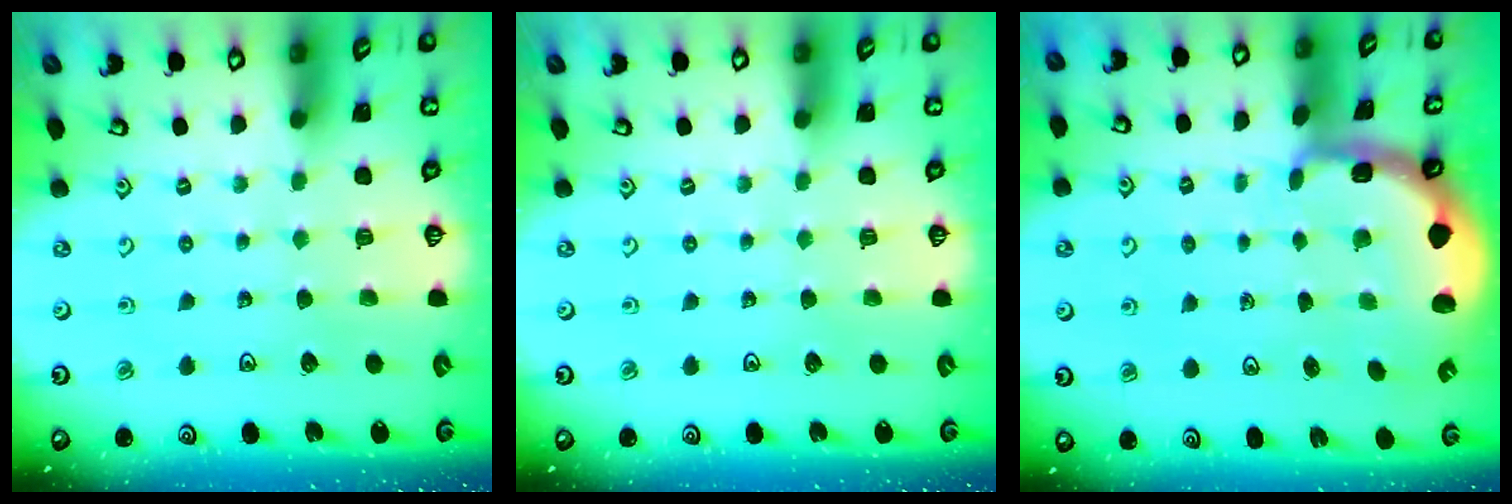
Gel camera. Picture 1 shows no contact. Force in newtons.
{"total": 0.0}
{"total": 2.3, "press": 2.2, "slide": 0.7}